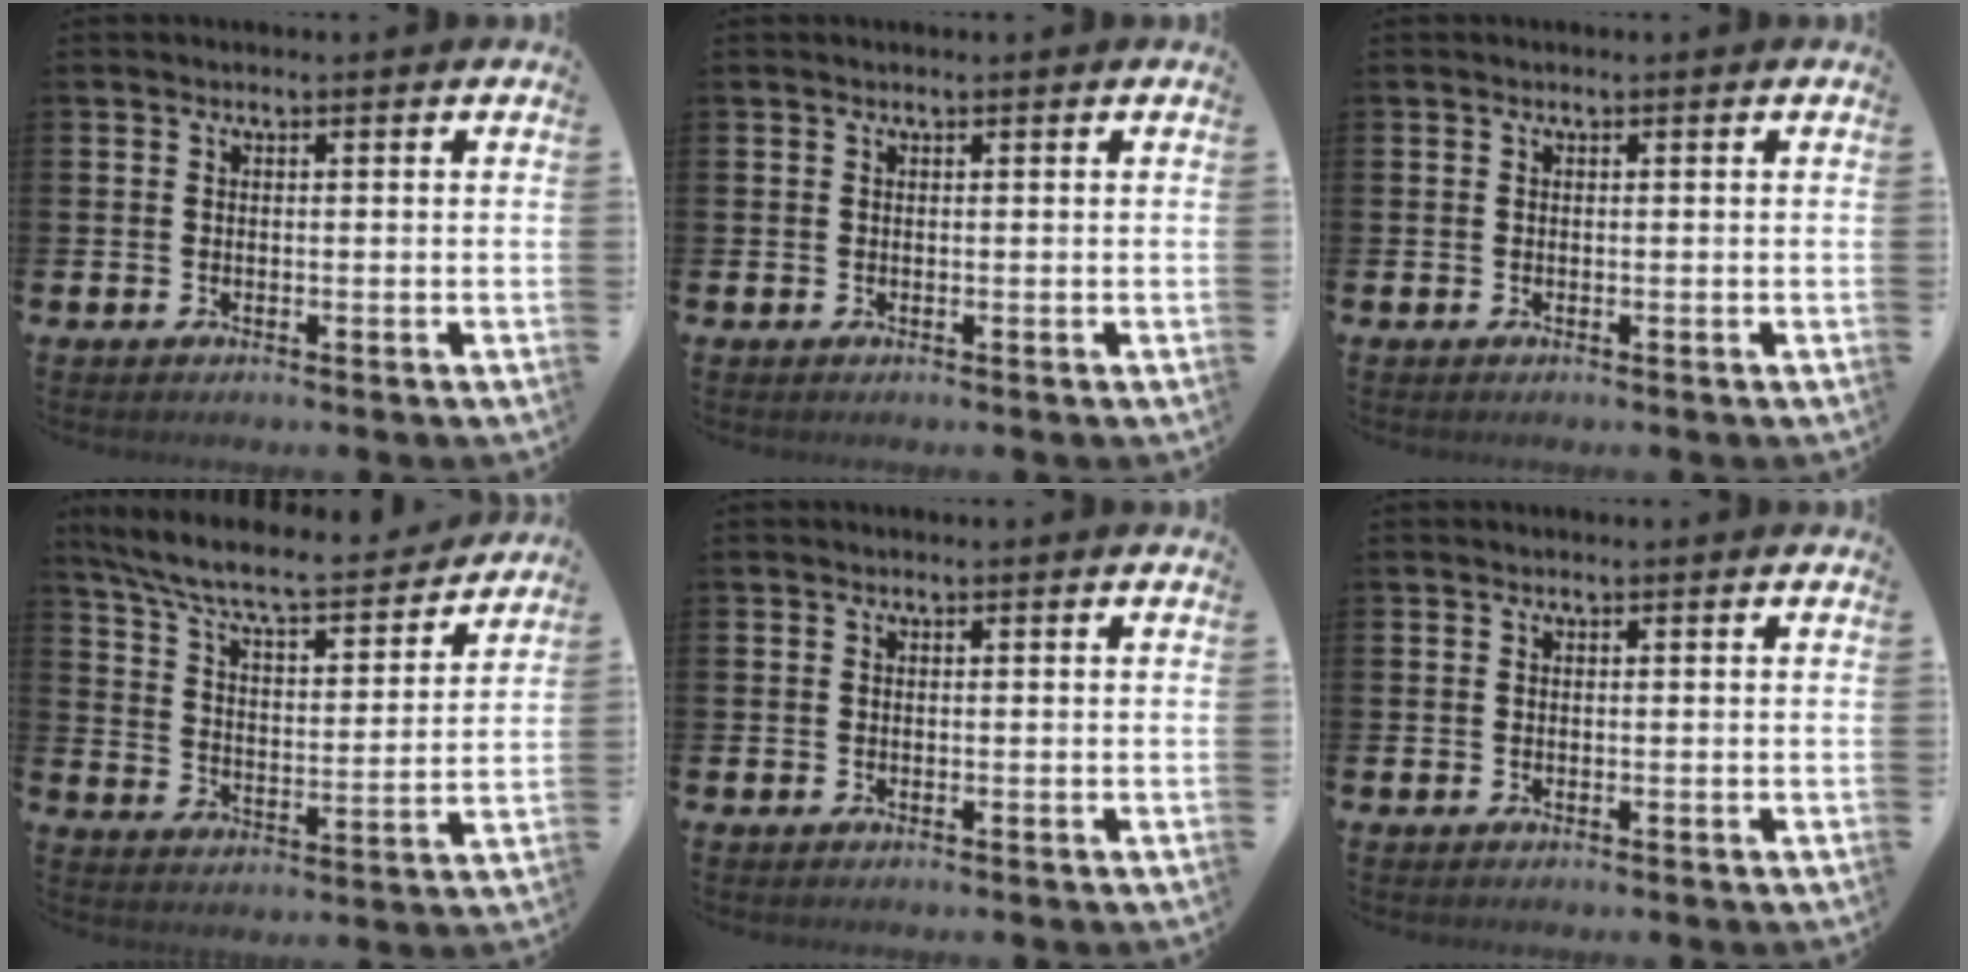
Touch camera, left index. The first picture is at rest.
{"total": 0.0}
{"total": 0.0}
{"total": 8.3, "force": [7.5, 1.4, 3.3], "torque": [-0.090, -0.058, 0.122]}
{"total": 0.0}
{"total": 0.0}